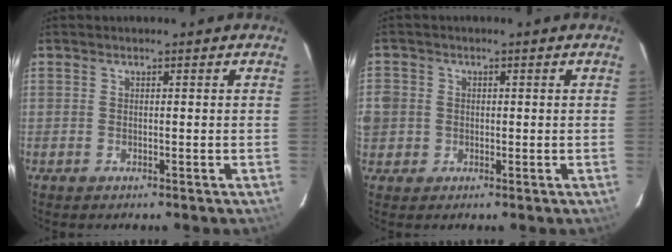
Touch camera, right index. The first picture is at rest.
{"total": 5.3, "force": [-0.5, 5.1, 1.5], "torque": [-0.044, 0.010, -0.004]}